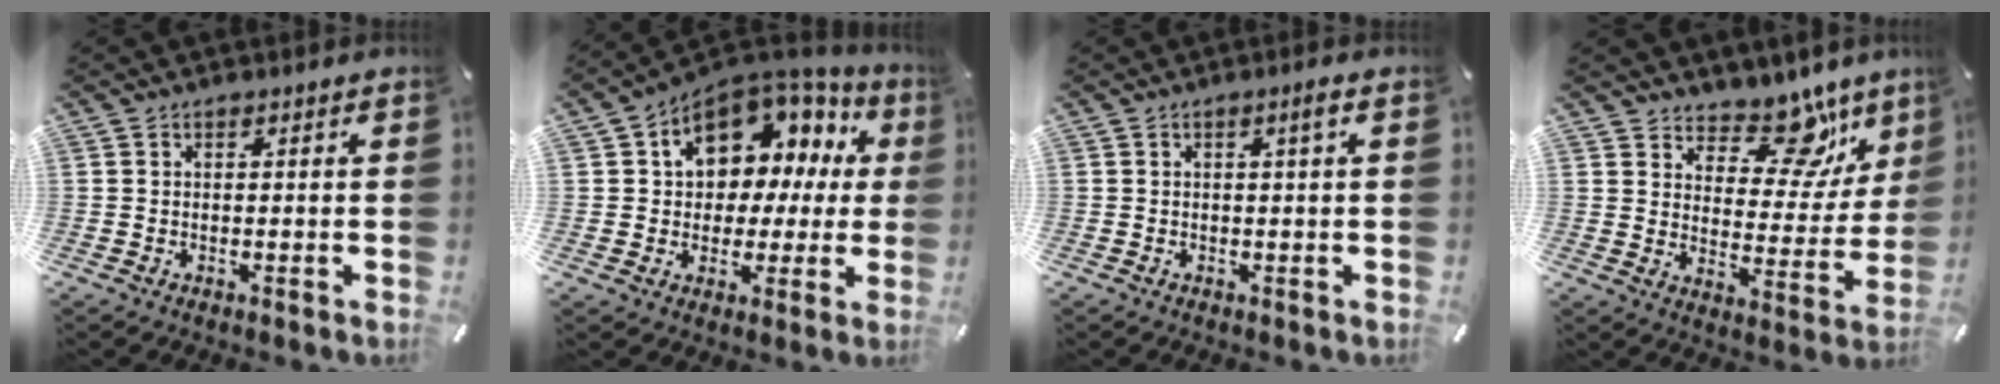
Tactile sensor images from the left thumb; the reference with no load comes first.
{"total": 11.9, "force": [4.7, 9.1, 6.0], "torque": [-0.087, -0.038, 0.087]}
{"total": 1.9, "force": [0.3, -0.1, 1.9], "torque": [-0.038, -0.001, 0.005]}
{"total": 14.0, "force": [10.2, 7.6, 5.9], "torque": [-0.073, -0.091, 0.181]}